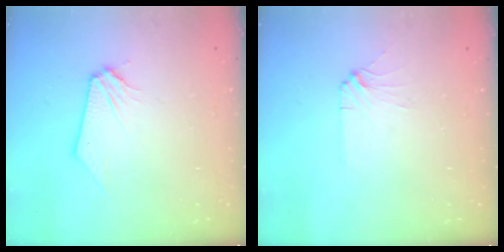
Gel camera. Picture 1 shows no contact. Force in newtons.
{"total": 2.8, "press": 2.7, "slide": 0.4}